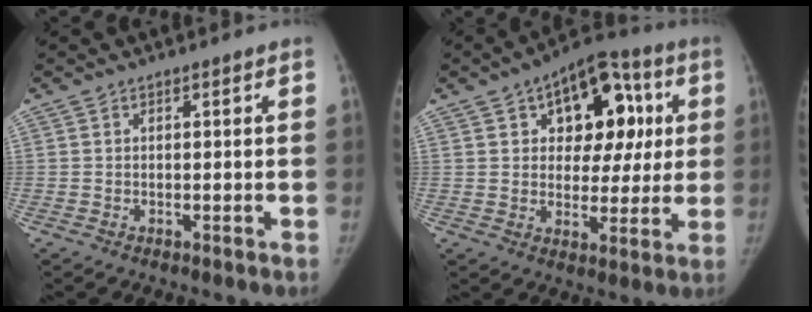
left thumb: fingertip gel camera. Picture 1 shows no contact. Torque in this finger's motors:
{"motor_torque": [-0.14, 0.95, 0.18, -0.09, 0.09]}